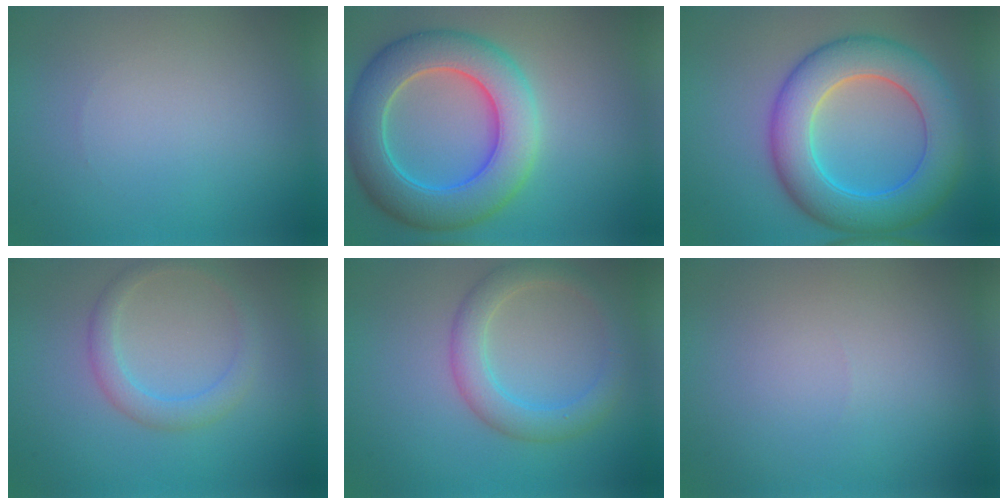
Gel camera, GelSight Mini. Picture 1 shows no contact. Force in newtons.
{"total": 8.8, "press": 8.8, "slide": 0.3}
{"total": 8.8, "press": 8.8, "slide": 0.3}
{"total": 2.3, "press": 2.3, "slide": 0.0}
{"total": 3.7, "press": 3.7, "slide": 0.2}
{"total": 0.0}